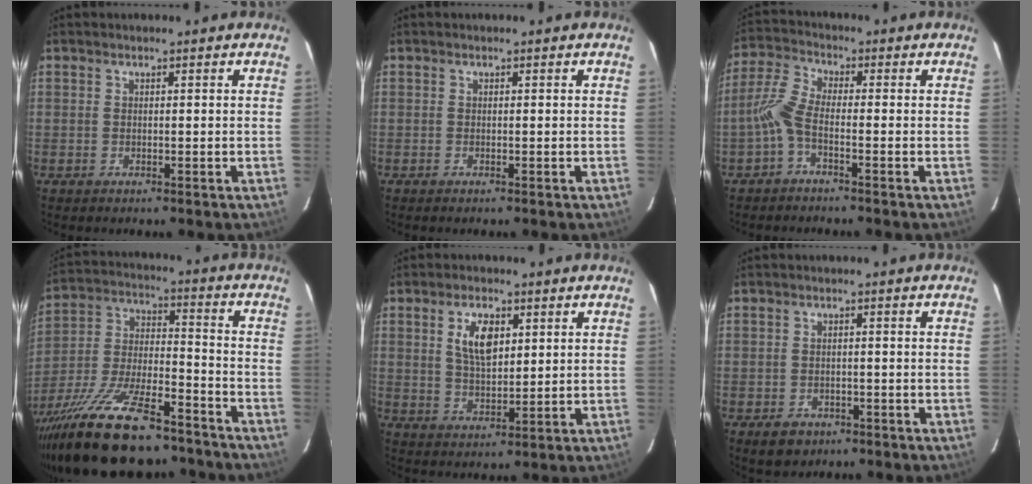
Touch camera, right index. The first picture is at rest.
{"total": 0.0}
{"total": 5.1, "force": [-2.1, 1.6, 4.4], "torque": [-0.109, 0.013, -0.049]}
{"total": 27.1, "force": [-20.2, 8.4, 16.0], "torque": [-0.311, -0.033, -0.320]}
{"total": 7.3, "force": [2.5, 3.6, 5.8], "torque": [-0.107, 0.006, 0.050]}
{"total": 4.3, "force": [-2.4, 3.4, 1.4], "torque": [-0.031, 0.006, -0.028]}